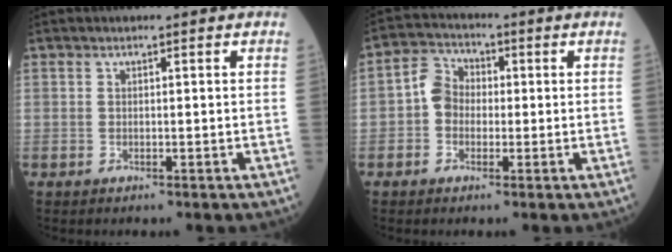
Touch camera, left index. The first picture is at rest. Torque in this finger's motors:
{"motor_torque": [0.16, -0.03, 0.12, 0.01]}